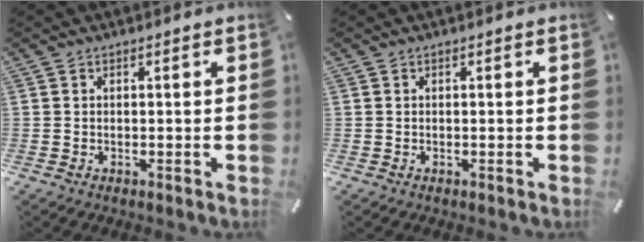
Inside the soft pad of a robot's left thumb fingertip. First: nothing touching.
{"total": 0.0}